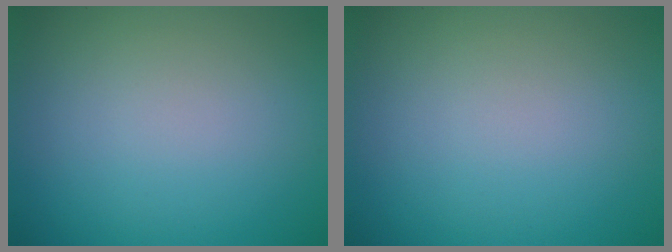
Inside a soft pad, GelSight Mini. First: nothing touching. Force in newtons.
{"total": 0.0}